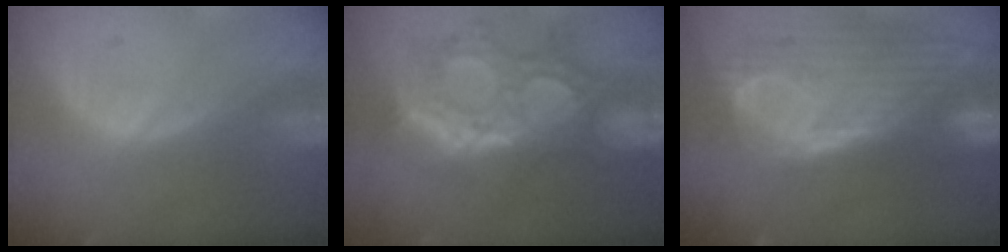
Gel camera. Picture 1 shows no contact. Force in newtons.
{"total": 12.0, "press": 10.8, "slide": 5.3}
{"total": 12.7, "press": 10.7, "slide": 6.9}